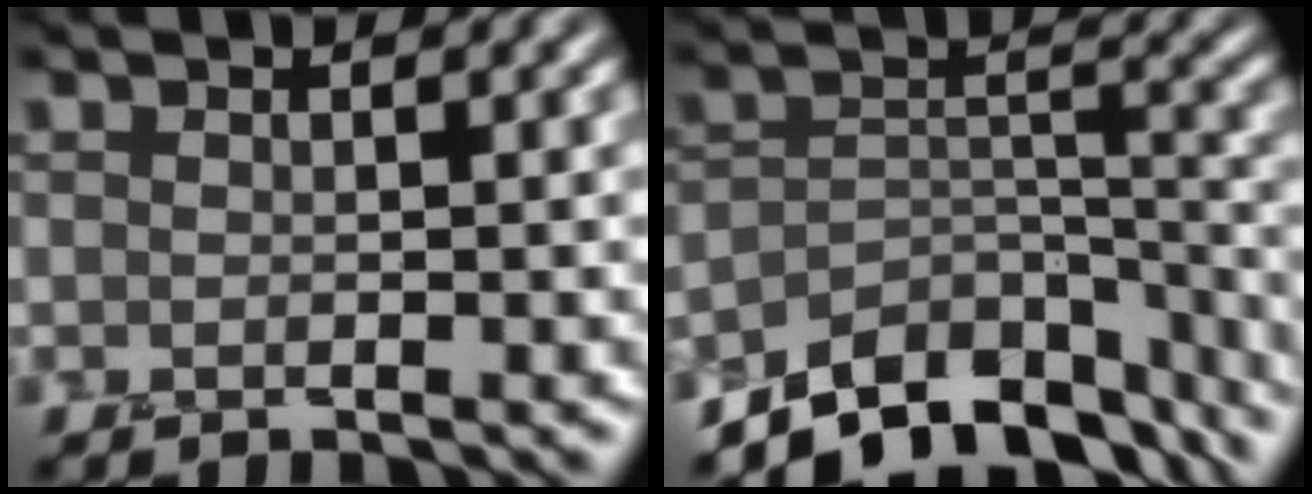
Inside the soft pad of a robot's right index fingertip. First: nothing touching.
{"total": 9.3, "force": [-7.3, 4.0, 4.1], "torque": [-0.066, -0.003, -0.120]}